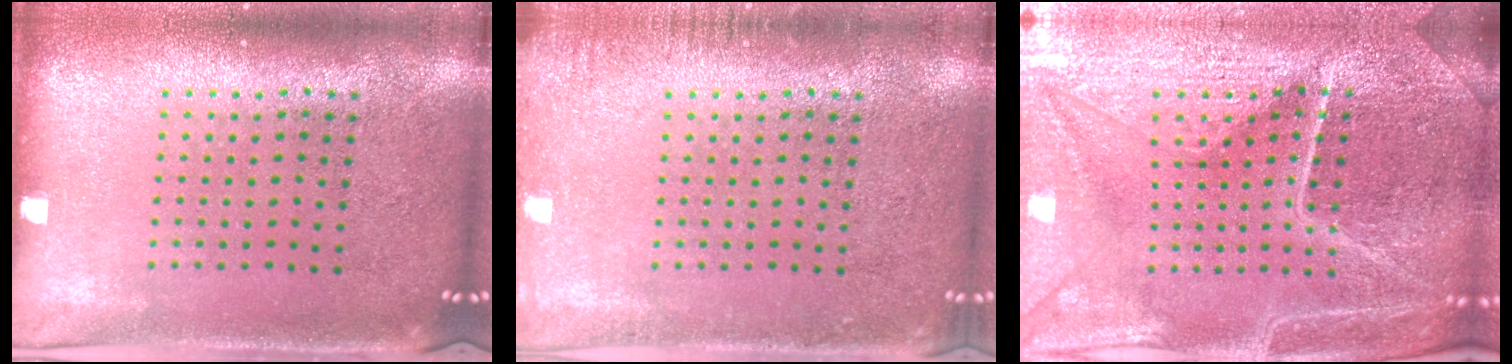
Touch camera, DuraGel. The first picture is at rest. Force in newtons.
{"total": 1.3, "press": 1.2, "slide": 0.2}
{"total": 5.2, "press": 4.9, "slide": 2.0}